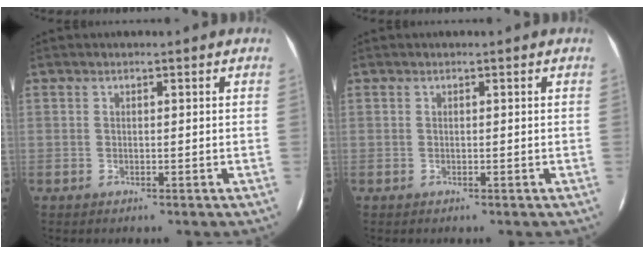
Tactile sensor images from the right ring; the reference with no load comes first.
{"total": 0.0}